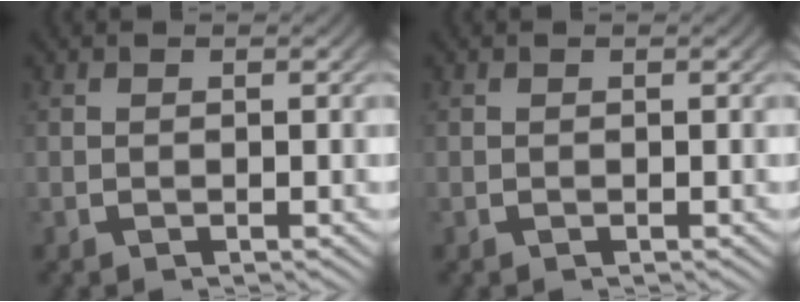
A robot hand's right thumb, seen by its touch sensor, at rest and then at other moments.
{"total": 0.0}